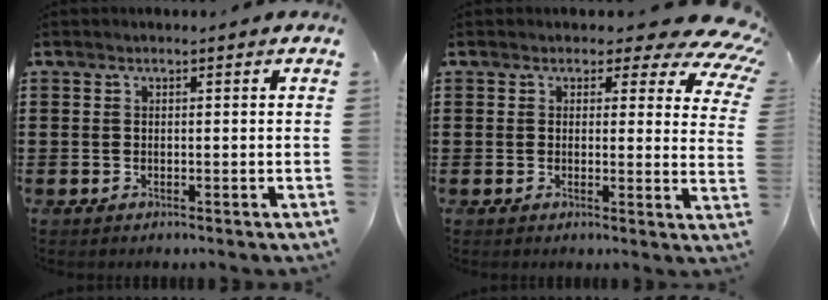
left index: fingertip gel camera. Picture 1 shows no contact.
{"total": 3.9, "force": [2.7, 1.9, 2.0], "torque": [-0.032, -0.016, 0.041]}